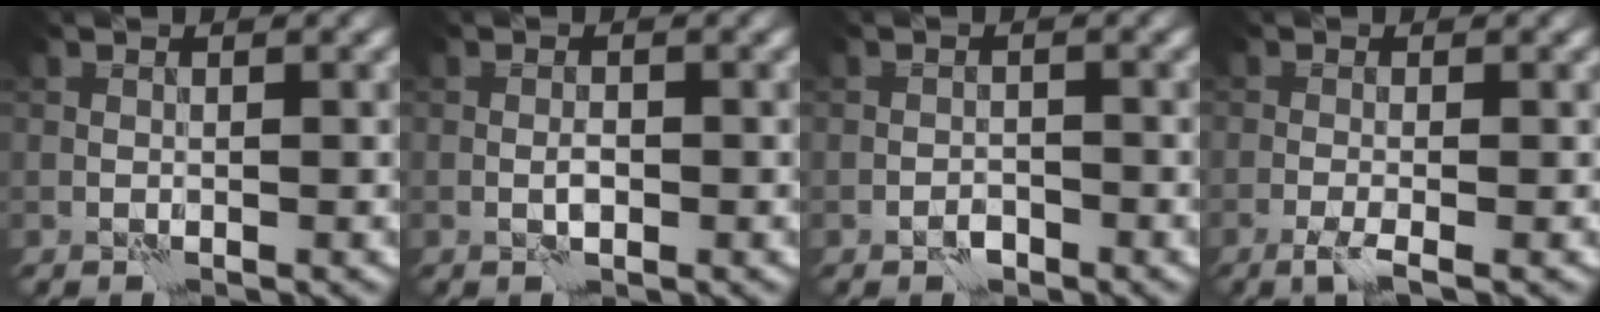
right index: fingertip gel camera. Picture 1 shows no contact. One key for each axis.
{"total": 1.1, "fx": -0.4, "fy": 0.3, "fz": 1.0, "tx": -0.020, "ty": 0.003, "tz": -0.009}
{"total": 1.2, "fx": -1.0, "fy": 0.5, "fz": 0.4, "tx": -0.005, "ty": 0.005, "tz": -0.021}
{"total": 2.1, "fx": -1.2, "fy": 0.1, "fz": 1.7, "tx": -0.039, "ty": -0.002, "tz": -0.030}